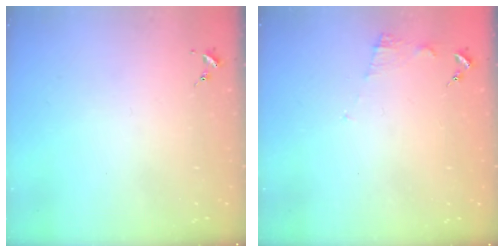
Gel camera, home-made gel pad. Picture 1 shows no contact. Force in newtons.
{"total": 6.7, "press": 6.7, "slide": 0.5}